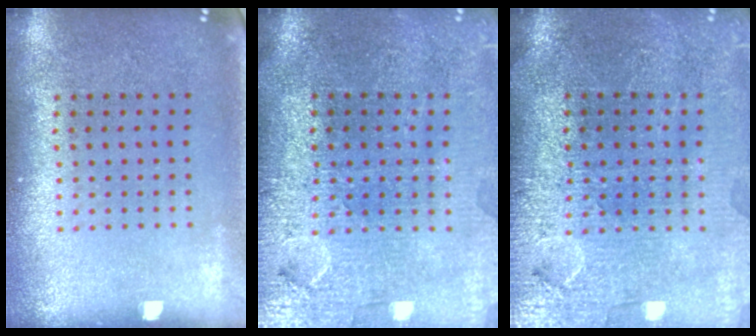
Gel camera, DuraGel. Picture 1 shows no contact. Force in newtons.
{"total": 3.8, "press": 3.5, "slide": 1.5}
{"total": 3.7, "press": 3.4, "slide": 1.5}